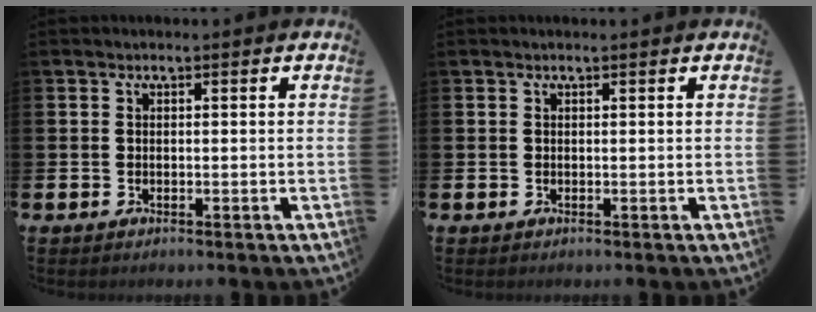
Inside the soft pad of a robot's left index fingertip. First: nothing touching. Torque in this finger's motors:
{"motor_torque": [0.61, -0.92, 0.03, 0.00]}